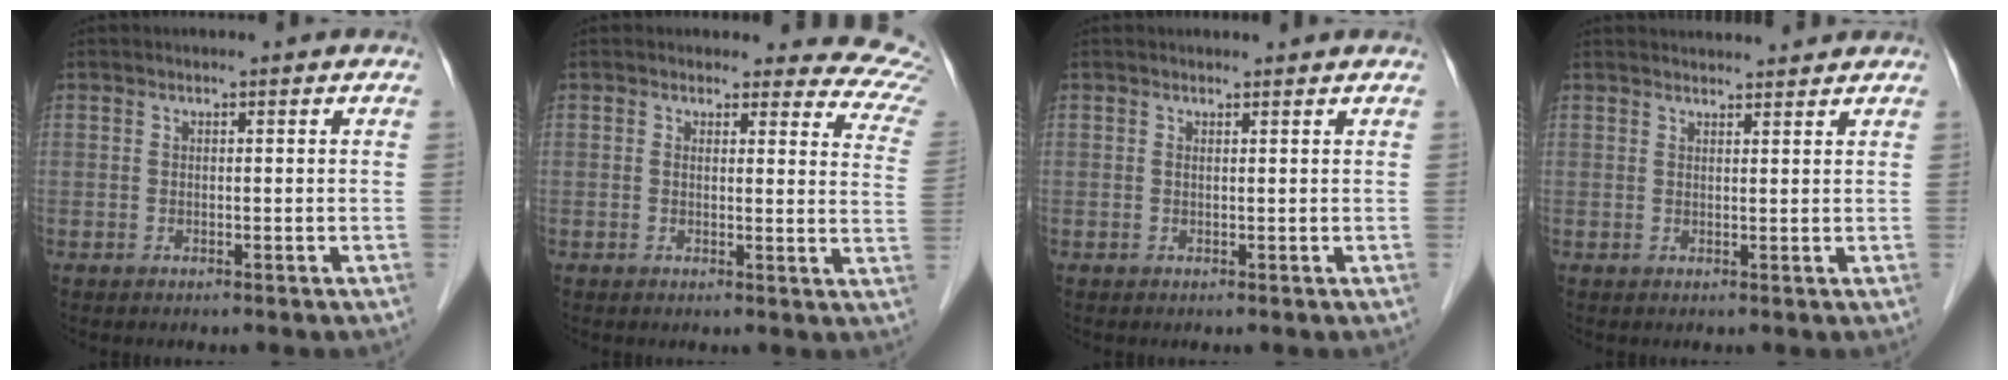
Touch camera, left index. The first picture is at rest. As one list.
[{"total": 10.7, "force": [10.2, 3.1, 0.8], "torque": [0.040, -0.068, 0.059]}, {"total": 1.5, "force": [1.4, -0.1, 0.2], "torque": [-0.011, 0.003, 0.016]}, {"total": 6.6, "force": [6.4, 0.7, 1.3], "torque": [-0.015, 0.027, 0.076]}]